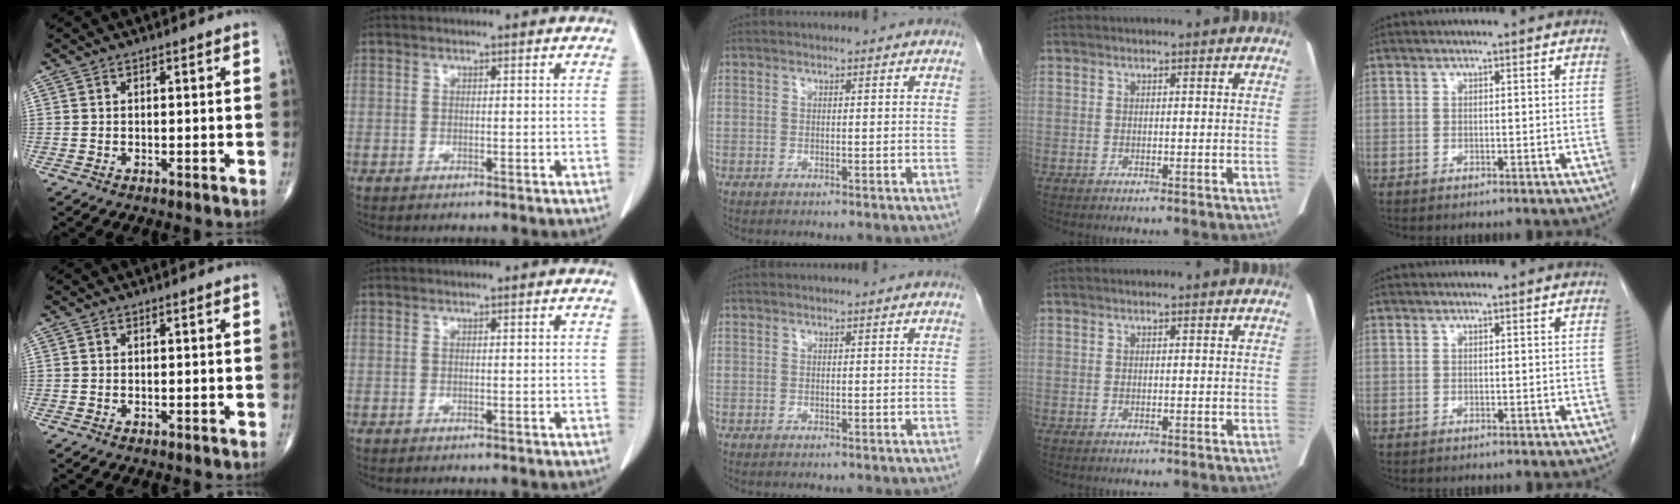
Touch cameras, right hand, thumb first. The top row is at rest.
{}